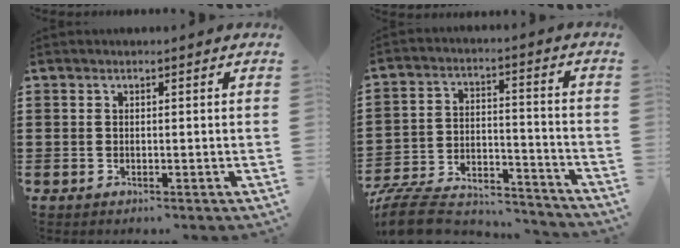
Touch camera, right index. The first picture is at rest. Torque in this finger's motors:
{"motor_torque": [-1.21, 0.93, -0.85, -0.21]}